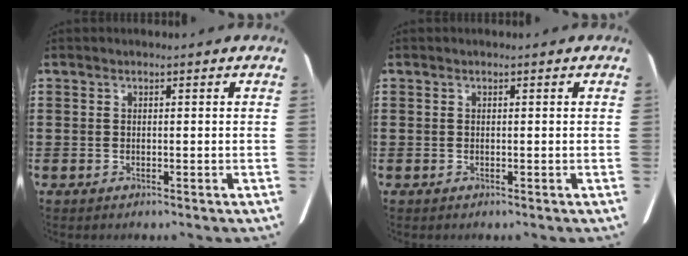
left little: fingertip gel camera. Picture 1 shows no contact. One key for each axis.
{"total": 0.0}